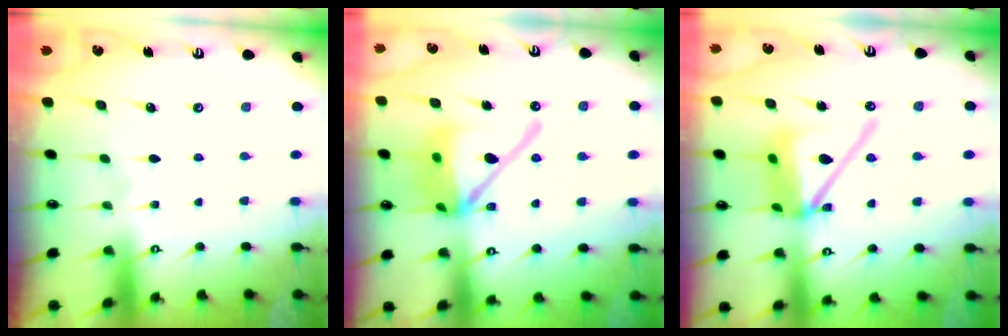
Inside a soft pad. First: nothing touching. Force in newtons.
{"total": 14.4, "press": 14.2, "slide": 1.9}
{"total": 14.9, "press": 14.8, "slide": 2.0}